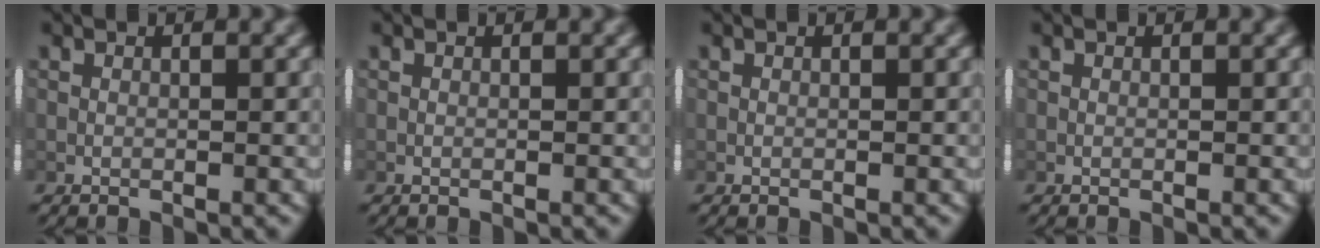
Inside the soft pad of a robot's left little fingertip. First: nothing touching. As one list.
[{"total": 0.0}, {"total": 0.0}, {"total": 0.0}]